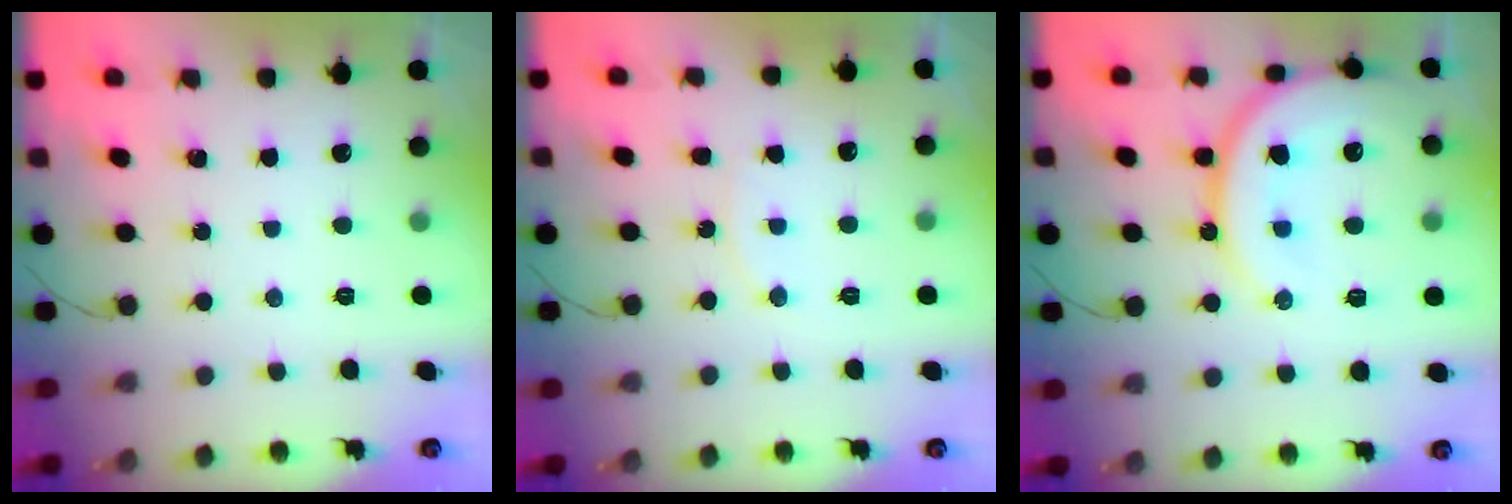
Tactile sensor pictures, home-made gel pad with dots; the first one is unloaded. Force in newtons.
{"total": 5.5, "press": 5.5, "slide": 0.7}
{"total": 18.6, "press": 18.5, "slide": 1.9}